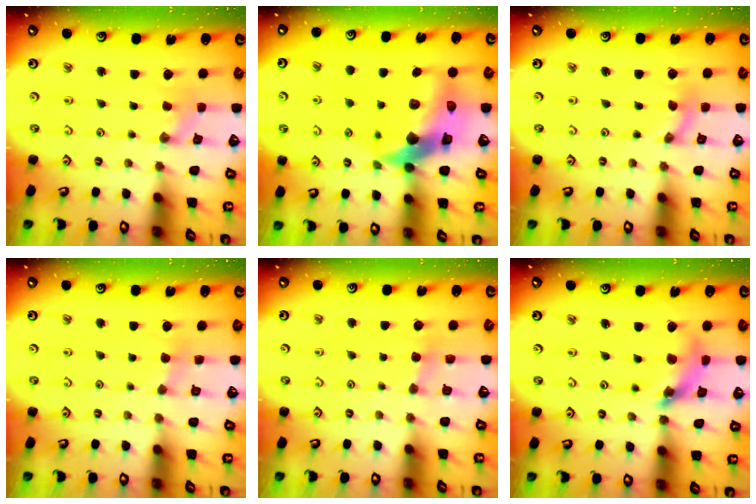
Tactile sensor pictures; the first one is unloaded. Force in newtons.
{"total": 14.7, "press": 14.5, "slide": 2.3}
{"total": 0.0}
{"total": 2.5, "press": 2.4, "slide": 0.4}
{"total": 2.9, "press": 2.9, "slide": 0.4}
{"total": 9.6, "press": 9.6, "slide": 0.9}